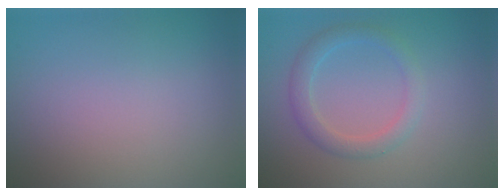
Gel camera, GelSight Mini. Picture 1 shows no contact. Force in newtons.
{"total": 2.5, "press": 2.5, "slide": 0.1}